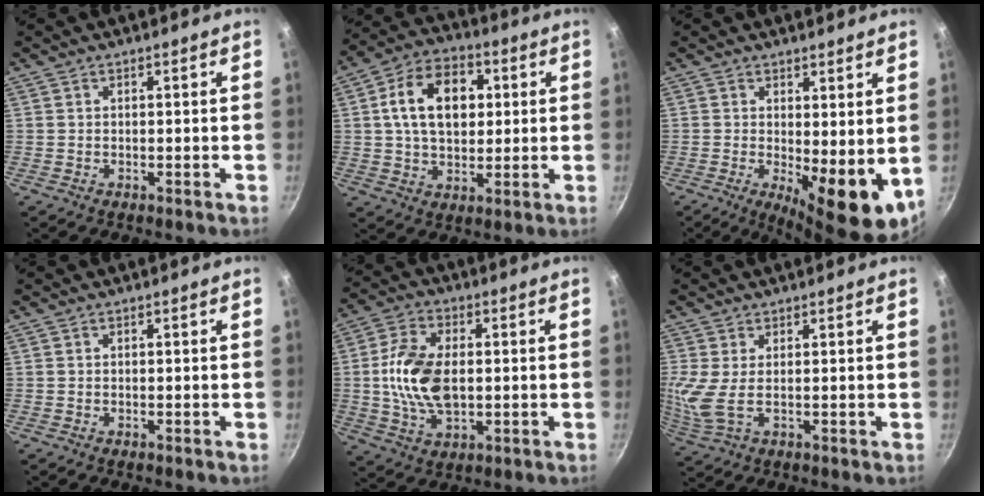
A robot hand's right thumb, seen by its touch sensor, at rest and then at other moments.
{"total": 14.6, "force": [2.8, 9.9, 10.4], "torque": [-0.142, 0.014, 0.037]}
{"total": 10.2, "force": [-0.2, 3.6, 9.5], "torque": [-0.113, -0.016, 0.009]}
{"total": 0.0}
{"total": 12.7, "force": [0.2, 7.5, 10.2], "torque": [-0.184, 0.008, 0.002]}
{"total": 5.7, "force": [0.9, 2.1, 5.2], "torque": [-0.122, -0.005, 0.026]}